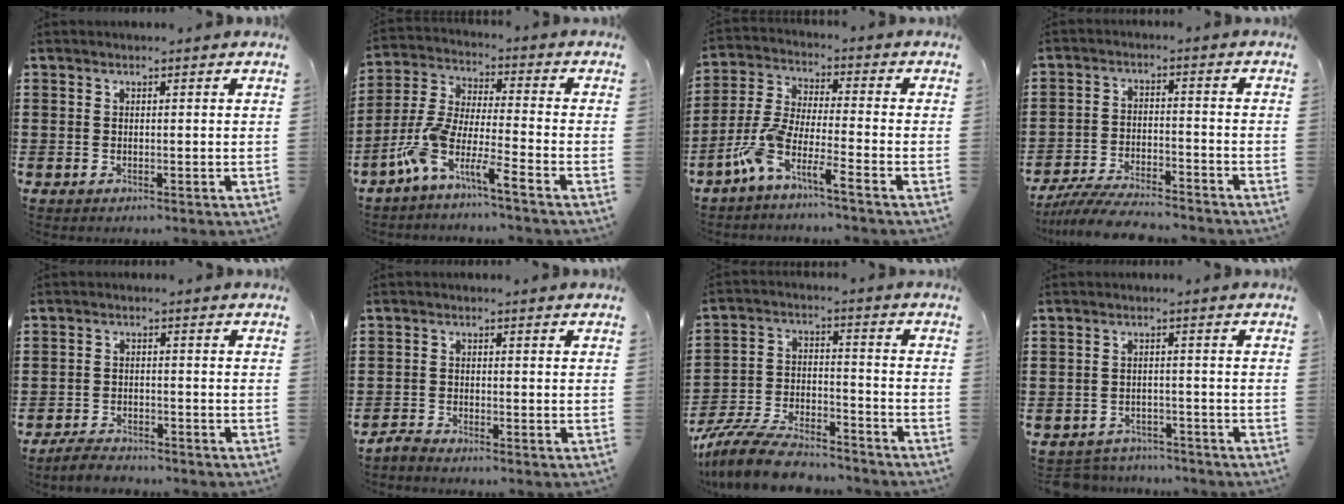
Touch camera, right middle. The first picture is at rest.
{"total": 8.0, "force": [-6.6, -0.1, 4.5], "torque": [-0.125, -0.024, -0.141]}
{"total": 7.2, "force": [-5.9, 0.0, 4.1], "torque": [-0.120, -0.022, -0.127]}
{"total": 6.4, "force": [-6.1, 0.6, 1.9], "torque": [-0.038, 0.001, -0.119]}
{"total": 3.1, "force": [-3.0, 0.6, 0.3], "torque": [-0.010, 0.006, -0.064]}
{"total": 1.9, "force": [-1.8, 0.2, 0.2], "torque": [-0.015, 0.001, -0.040]}
{"total": 9.7, "force": [-8.9, 1.9, 3.4], "torque": [-0.069, 0.022, -0.173]}
{"total": 3.0, "force": [-3.0, 0.6, -0.3], "torque": [-0.004, 0.000, -0.066]}